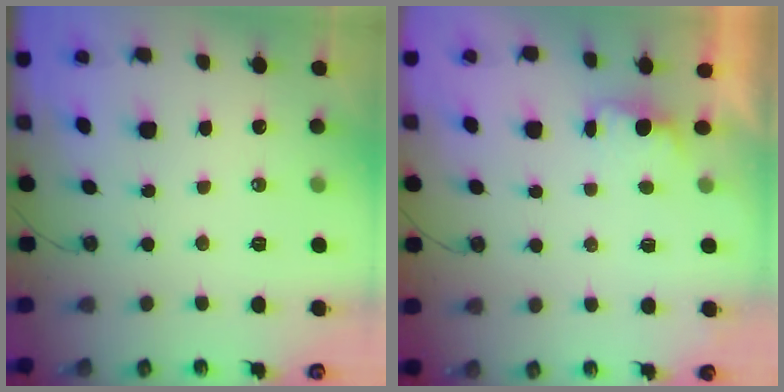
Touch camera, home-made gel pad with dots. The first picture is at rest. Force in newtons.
{"total": 0.8, "press": 0.2, "slide": 0.7}